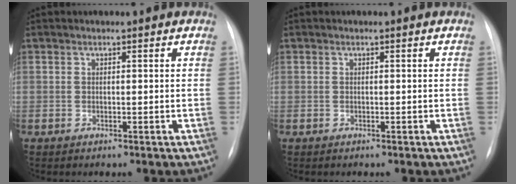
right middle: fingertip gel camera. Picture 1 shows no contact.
{"total": 0.0}